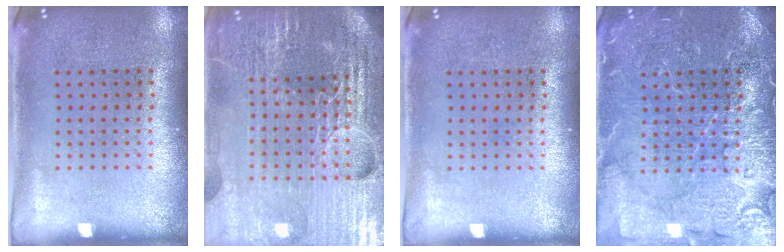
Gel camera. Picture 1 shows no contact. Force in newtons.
{"total": 6.1, "press": 5.4, "slide": 2.8}
{"total": 0.0}
{"total": 6.1, "press": 6.1, "slide": 0.9}